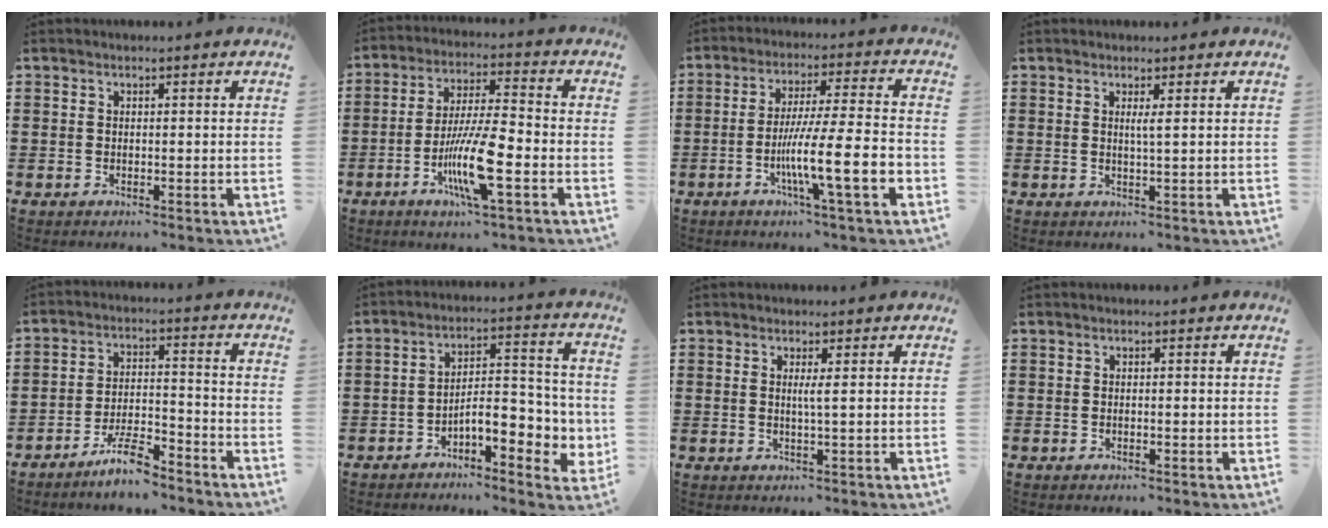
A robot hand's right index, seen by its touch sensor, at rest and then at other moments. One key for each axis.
{"total": 11.3, "fx": -3.8, "fy": 2.0, "fz": 10.5, "tx": -0.208, "ty": -0.011, "tz": -0.073}
{"total": 12.8, "fx": -4.2, "fy": 1.4, "fz": 12.0, "tx": -0.218, "ty": -0.009, "tz": -0.076}
{"total": 1.3, "fx": 0.5, "fy": -0.2, "fz": 1.2, "tx": -0.023, "ty": -0.001, "tz": 0.006}
{"total": 6.6, "fx": -5.5, "fy": 1.0, "fz": 3.5, "tx": -0.069, "ty": 0.005, "tz": -0.104}
{"total": 6.6, "fx": -2.7, "fy": 3.0, "fz": 5.3, "tx": -0.077, "ty": -0.008, "tz": -0.052}
{"total": 1.5, "fx": 0.3, "fy": -0.3, "fz": 1.4, "tx": -0.027, "ty": -0.005, "tz": 0.004}
{"total": 0.0}